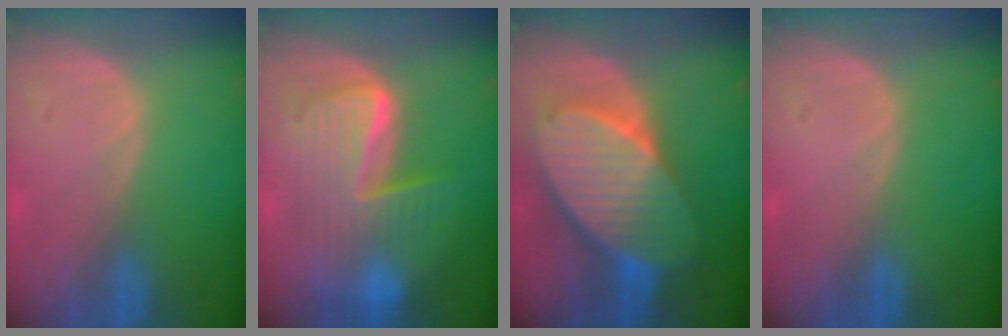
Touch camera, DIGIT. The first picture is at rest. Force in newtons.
{"total": 9.9, "press": 9.9, "slide": 1.0}
{"total": 10.8, "press": 10.8, "slide": 0.6}
{"total": 0.0}